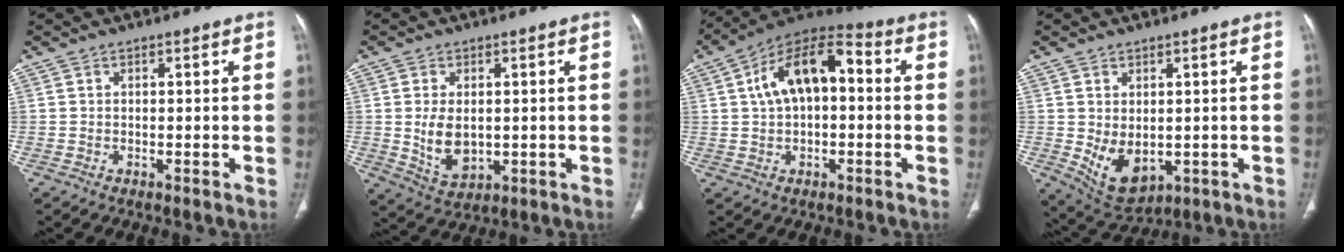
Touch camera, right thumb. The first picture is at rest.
{"total": 7.3, "force": [0.1, 4.6, 5.6], "torque": [-0.093, -0.012, 0.018]}
{"total": 14.3, "force": [2.1, 7.8, 11.7], "torque": [-0.188, 0.041, 0.024]}
{"total": 8.0, "force": [-0.8, 5.2, 6.1], "torque": [-0.090, -0.009, 0.015]}